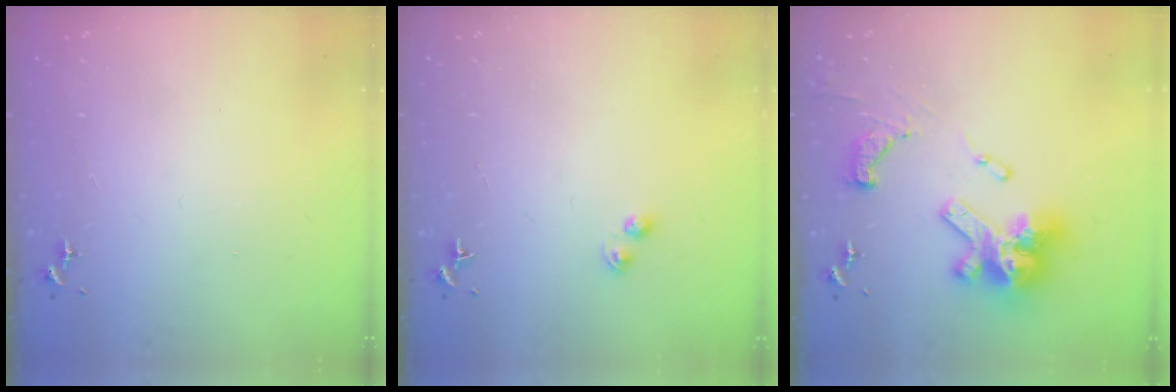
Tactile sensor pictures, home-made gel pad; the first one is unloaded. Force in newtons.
{"total": 2.8, "press": 2.8, "slide": 0.4}
{"total": 20.9, "press": 20.8, "slide": 1.9}